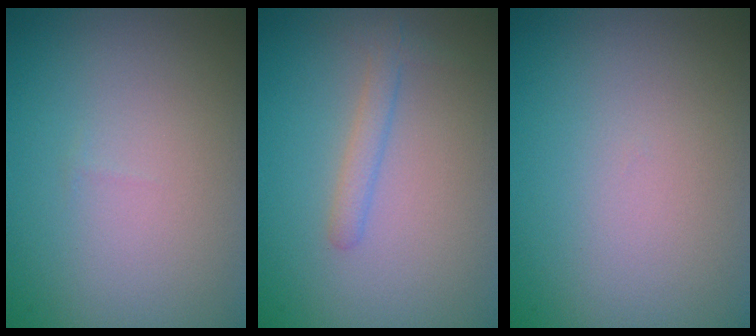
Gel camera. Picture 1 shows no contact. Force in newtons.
{"total": 1.6, "press": 1.6, "slide": 0.1}
{"total": 0.0}